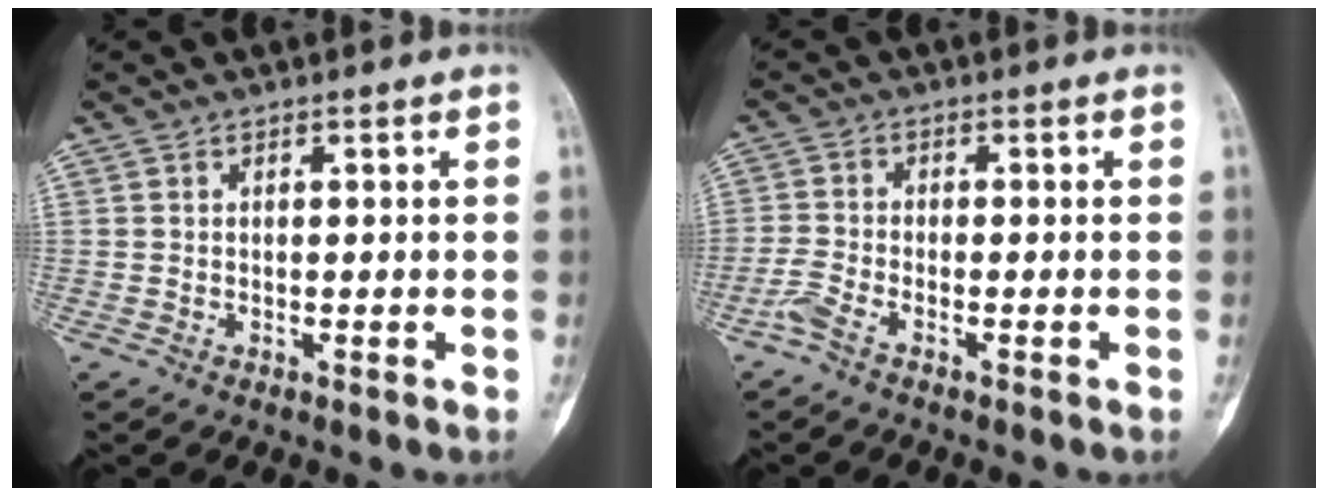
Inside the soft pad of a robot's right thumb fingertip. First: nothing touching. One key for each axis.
{"total": 3.0, "fx": -2.2, "fy": 0.7, "fz": 2.0, "tx": -0.059, "ty": 0.006, "tz": -0.054}